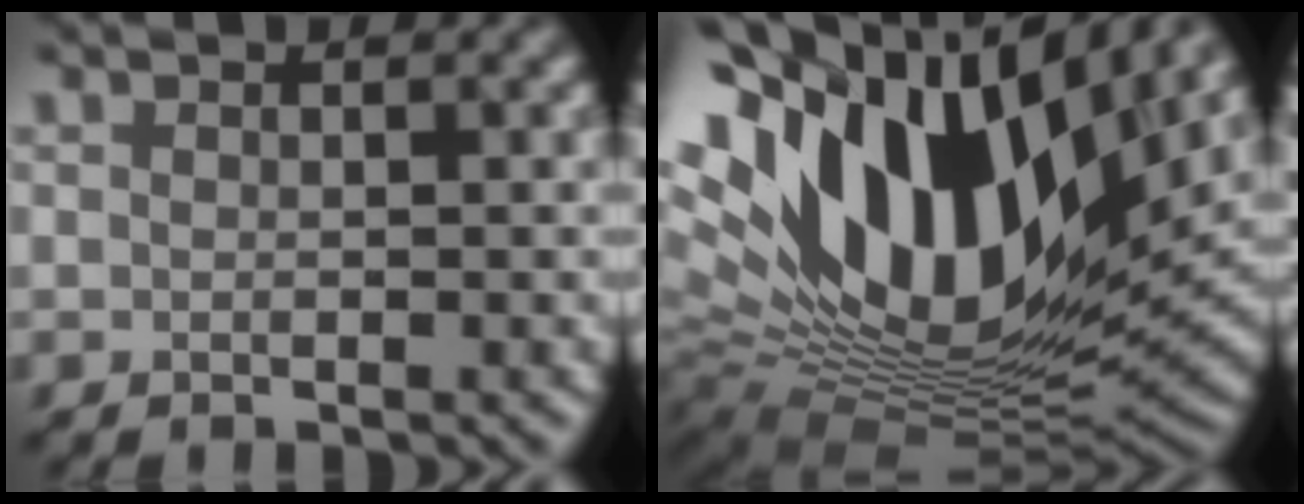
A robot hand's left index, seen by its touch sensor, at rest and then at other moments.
{"total": 18.0, "force": [7.3, 9.2, 13.7], "torque": [-0.253, 0.026, 0.117]}